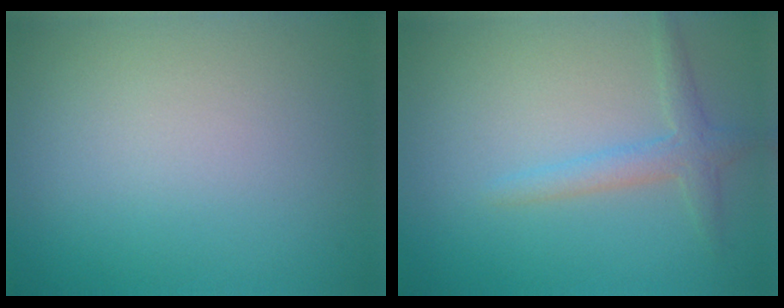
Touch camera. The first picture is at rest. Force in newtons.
{"total": 2.2, "press": 2.2, "slide": 0.1}